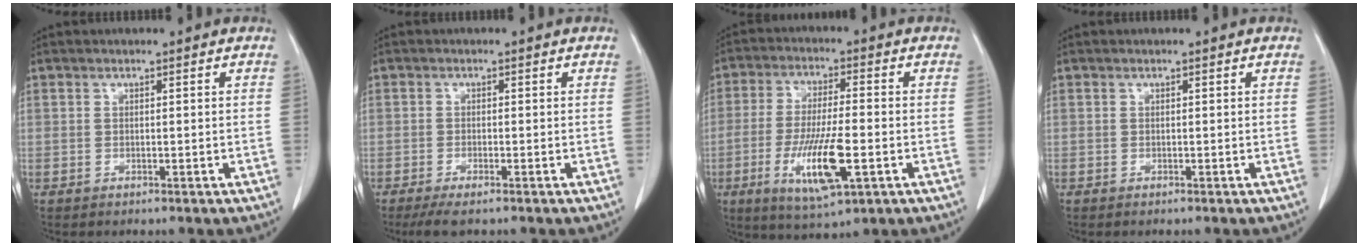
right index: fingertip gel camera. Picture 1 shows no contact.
{"total": 3.3, "force": [-2.3, 0.4, 2.3], "torque": [-0.038, -0.008, -0.039]}
{"total": 11.8, "force": [-3.7, 2.1, 11.0], "torque": [-0.215, -0.018, -0.061]}
{"total": 0.0}